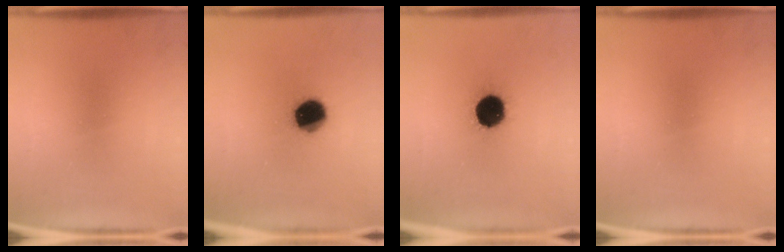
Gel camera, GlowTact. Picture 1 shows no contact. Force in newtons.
{"total": 11.6}
{"total": 13.2}
{"total": 0.0}